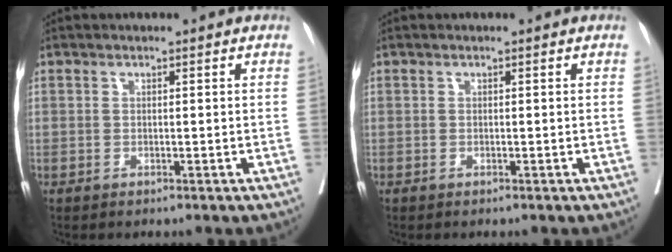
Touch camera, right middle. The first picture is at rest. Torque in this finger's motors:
{"motor_torque": [0.20, -0.13, 0.10, 0.02]}